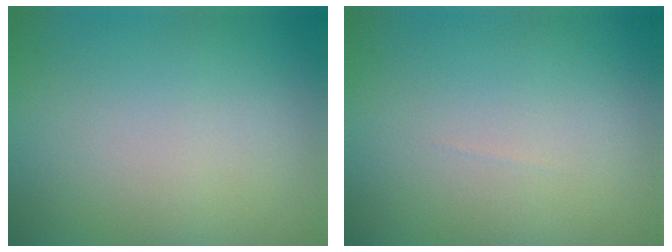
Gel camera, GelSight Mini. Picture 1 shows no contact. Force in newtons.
{"total": 0.0}